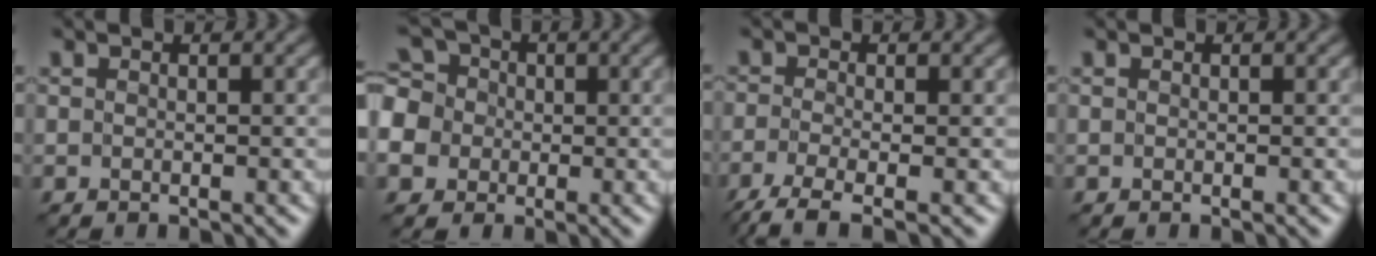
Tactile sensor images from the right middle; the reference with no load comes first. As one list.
[{"total": 9.4, "force": [-3.1, 8.4, 2.8], "torque": [-0.075, -0.003, -0.087]}, {"total": 3.8, "force": [-2.7, 0.6, 2.5], "torque": [-0.051, -0.008, -0.064]}, {"total": 0.0}]